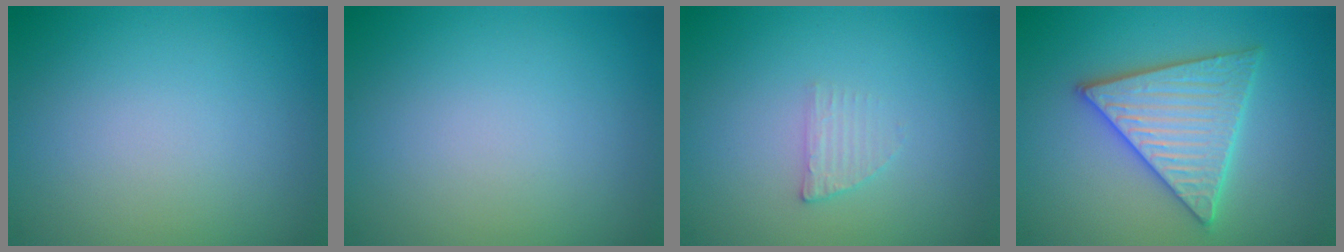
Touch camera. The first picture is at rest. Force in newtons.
{"total": 0.0}
{"total": 1.2, "press": 1.2, "slide": 0.3}
{"total": 5.1, "press": 5.0, "slide": 0.6}